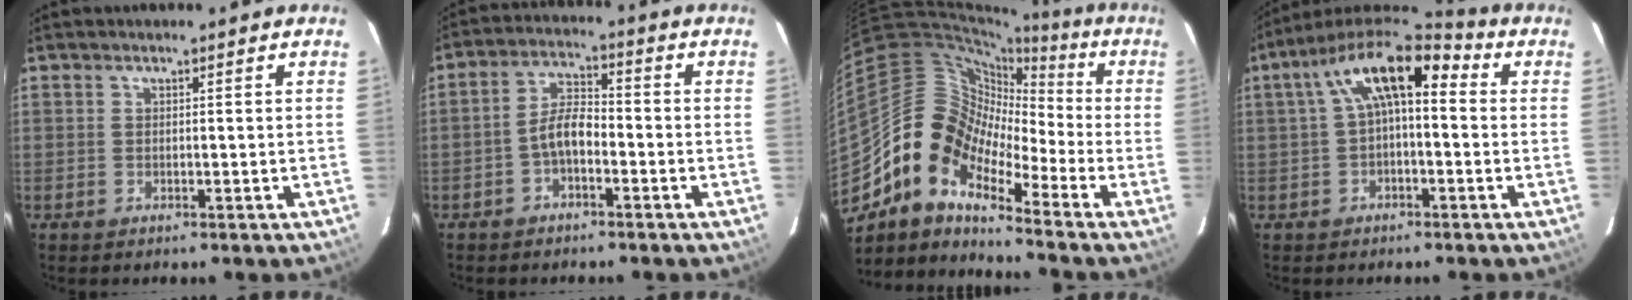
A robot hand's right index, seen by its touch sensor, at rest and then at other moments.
{"total": 5.1, "force": [-2.5, 2.2, 3.8], "torque": [-0.079, 0.017, -0.047]}
{"total": 12.7, "force": [-7.9, 6.9, 7.1], "torque": [-0.114, 0.018, -0.178]}
{"total": 12.5, "force": [2.3, 5.6, 10.9], "torque": [-0.200, 0.041, 0.033]}